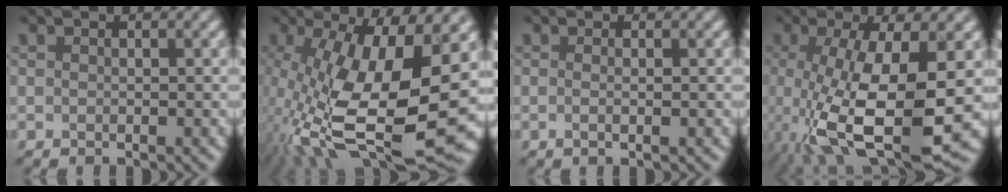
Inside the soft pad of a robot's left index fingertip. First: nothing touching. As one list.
[{"total": 15.2, "force": [-2.4, 5.8, 13.9], "torque": [-0.257, -0.018, -0.038]}, {"total": 0.8, "force": [-0.2, 0.0, 0.8], "torque": [-0.016, -0.003, -0.002]}, {"total": 10.6, "force": [-2.5, 3.0, 9.8], "torque": [-0.200, -0.028, -0.039]}]